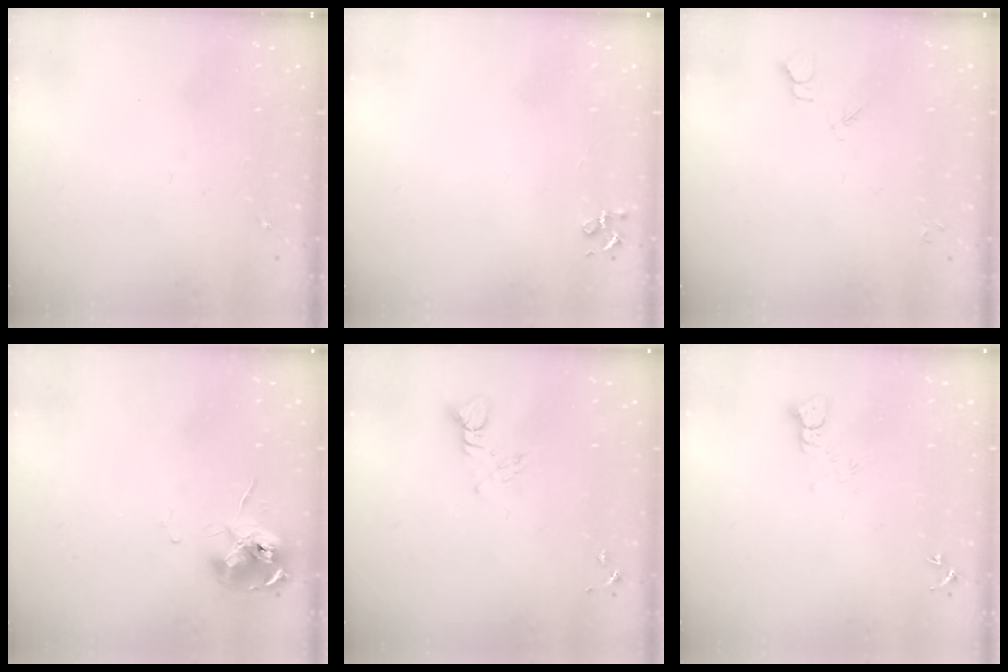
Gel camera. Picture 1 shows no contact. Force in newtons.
{"total": 3.9, "press": 3.9, "slide": 0.5}
{"total": 3.9, "press": 3.9, "slide": 0.7}
{"total": 12.0, "press": 11.9, "slide": 1.3}
{"total": 4.1, "press": 4.1, "slide": 0.4}
{"total": 3.5, "press": 3.5, "slide": 0.3}